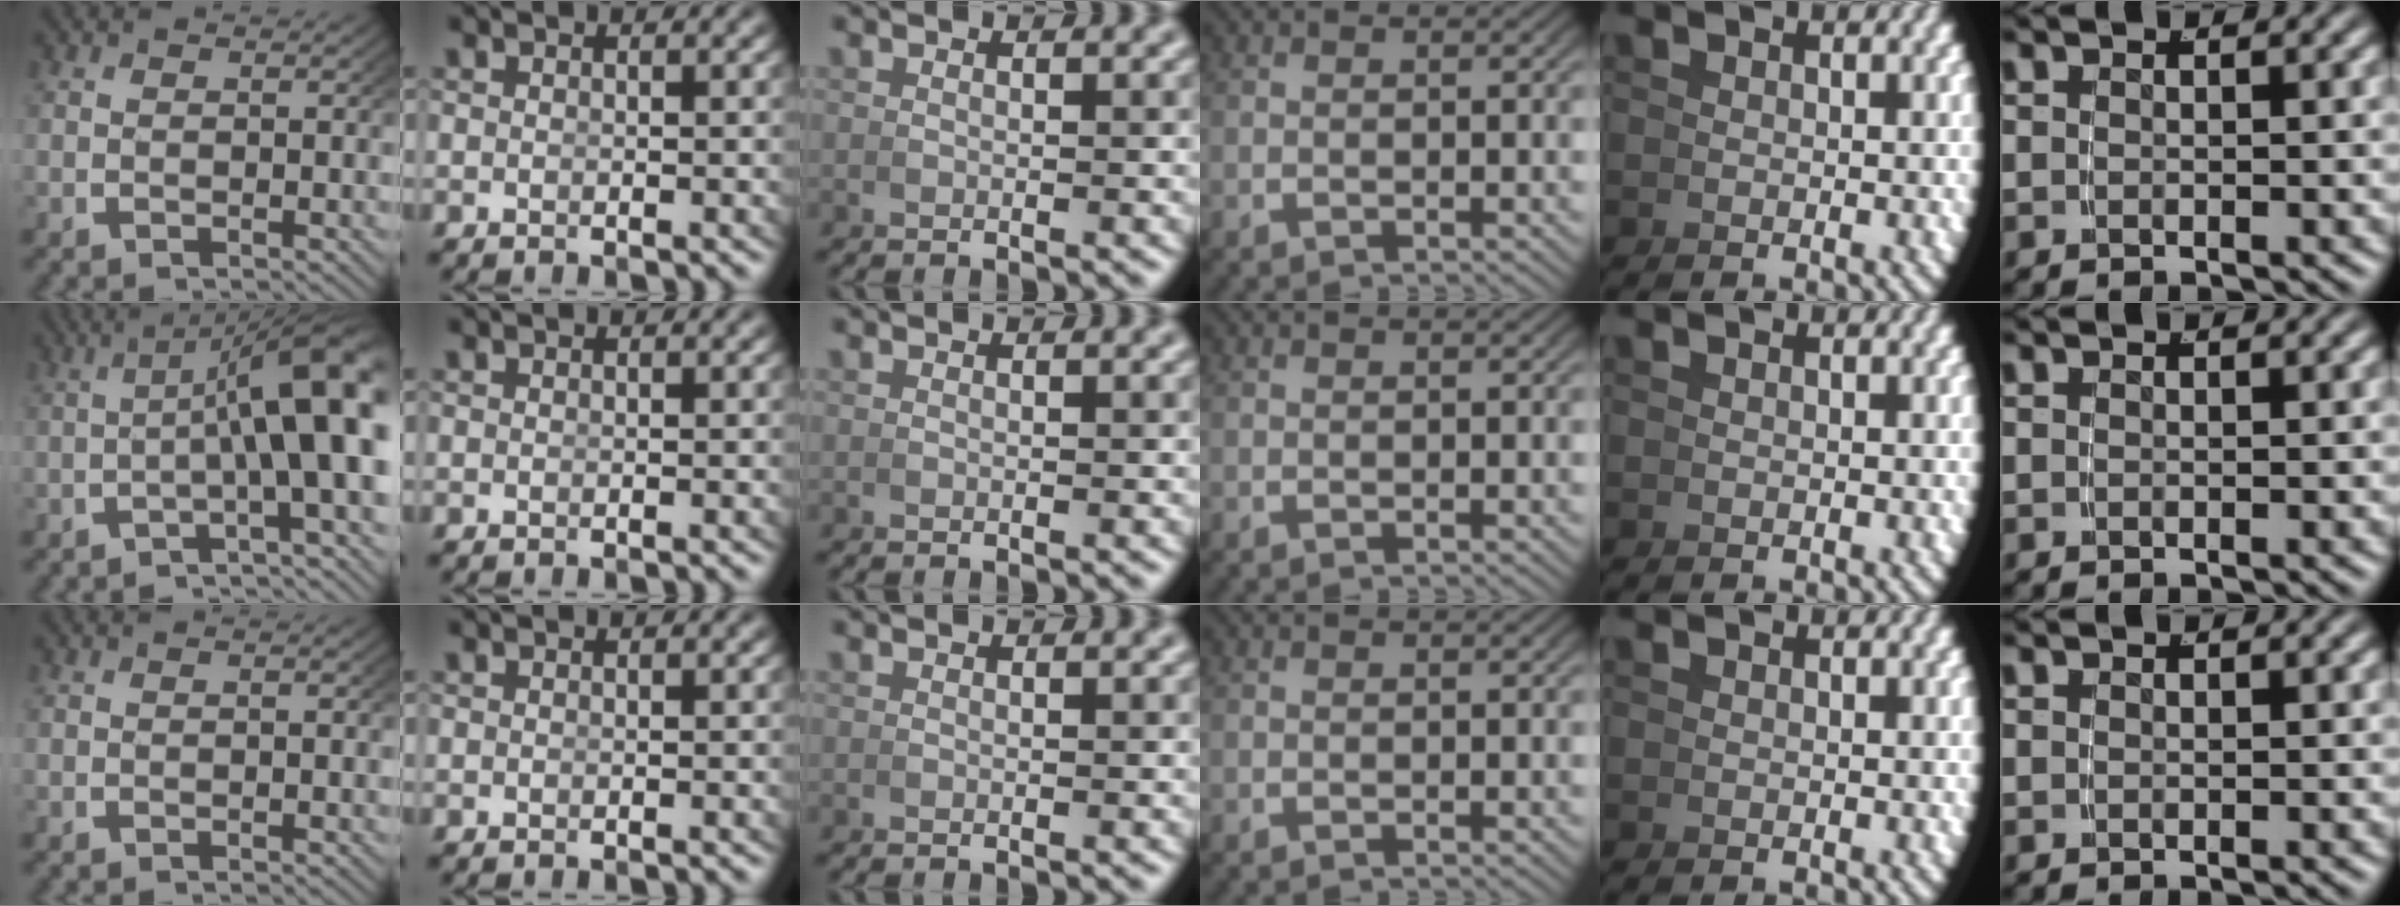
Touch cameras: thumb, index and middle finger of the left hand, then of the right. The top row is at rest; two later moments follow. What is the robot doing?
{"motion": "lift_and_place", "object": "dispenser bottle"}